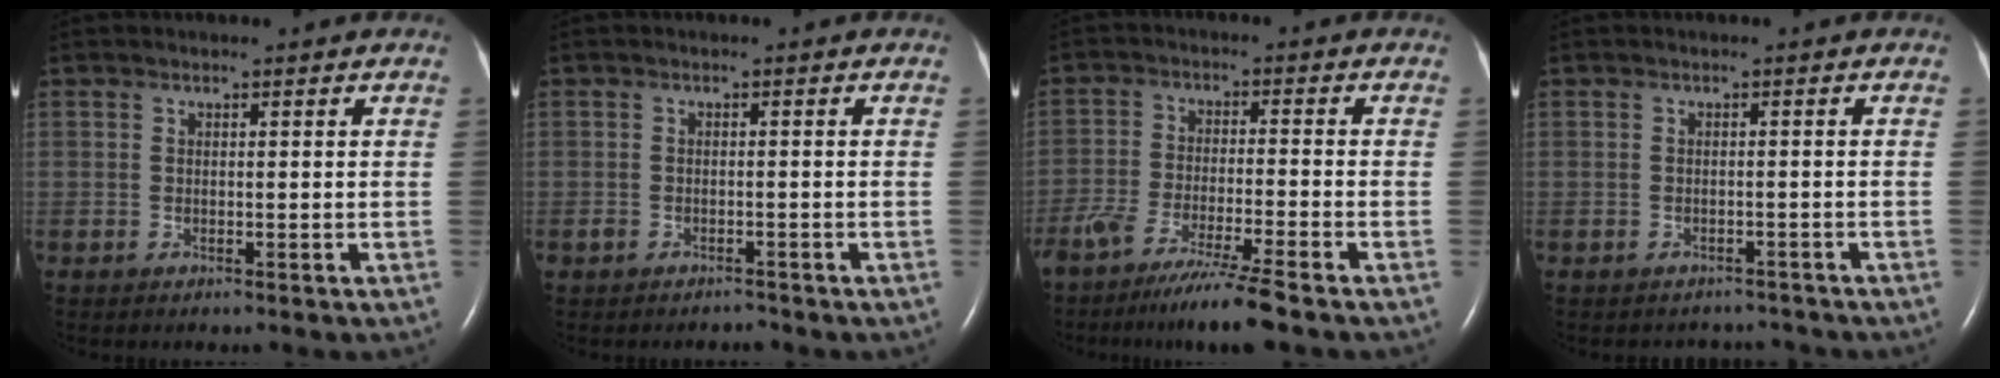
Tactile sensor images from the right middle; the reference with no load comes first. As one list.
[{"total": 1.3, "force": [-1.2, 0.7, 0.2], "torque": [-0.009, 0.000, -0.019]}, {"total": 9.6, "force": [-7.5, -0.9, 6.0], "torque": [-0.103, -0.032, -0.127]}, {"total": 3.2, "force": [-3.0, 1.2, -0.4], "torque": [0.004, 0.004, -0.037]}]